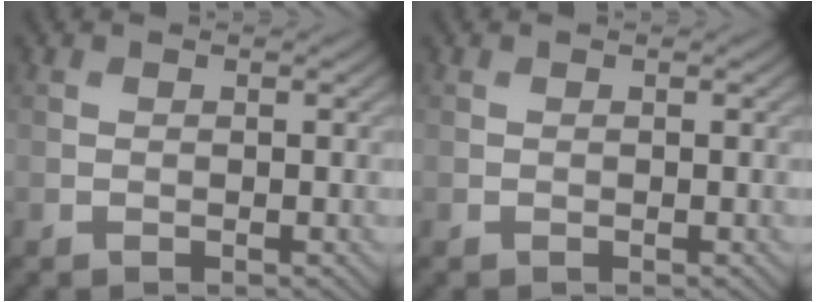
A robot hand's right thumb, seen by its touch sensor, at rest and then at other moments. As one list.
[{"total": 0.0}]